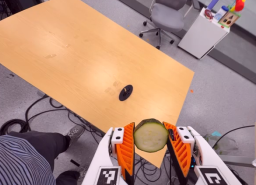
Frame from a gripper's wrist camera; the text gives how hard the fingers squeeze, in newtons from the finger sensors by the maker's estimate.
{"total": 9.4, "left": 8.6, "right": 10.1}